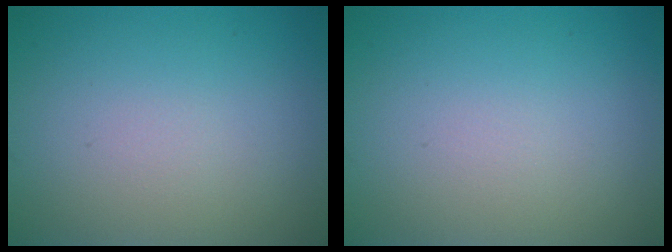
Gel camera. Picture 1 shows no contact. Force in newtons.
{"total": 0.0}